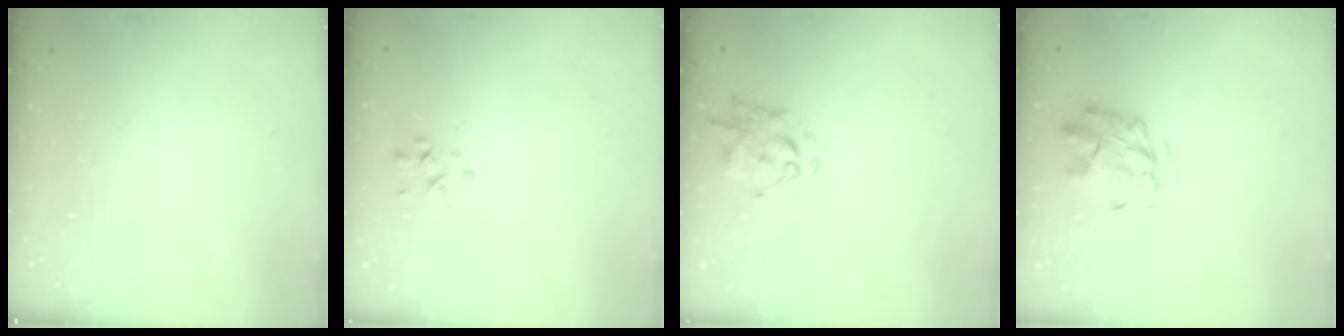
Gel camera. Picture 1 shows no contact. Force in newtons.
{"total": 0.6, "press": 0.2, "slide": 0.5}
{"total": 1.8, "press": 1.8, "slide": 0.4}
{"total": 2.9, "press": 2.5, "slide": 1.5}